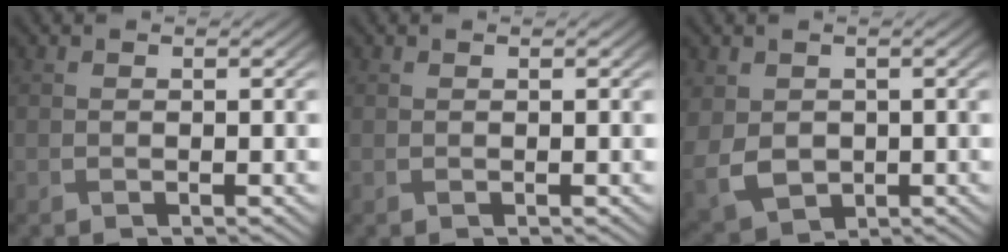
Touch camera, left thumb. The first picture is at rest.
{"total": 0.0}
{"total": 5.7, "force": [-0.2, 4.6, 3.4], "torque": [-0.109, -0.022, 0.002]}